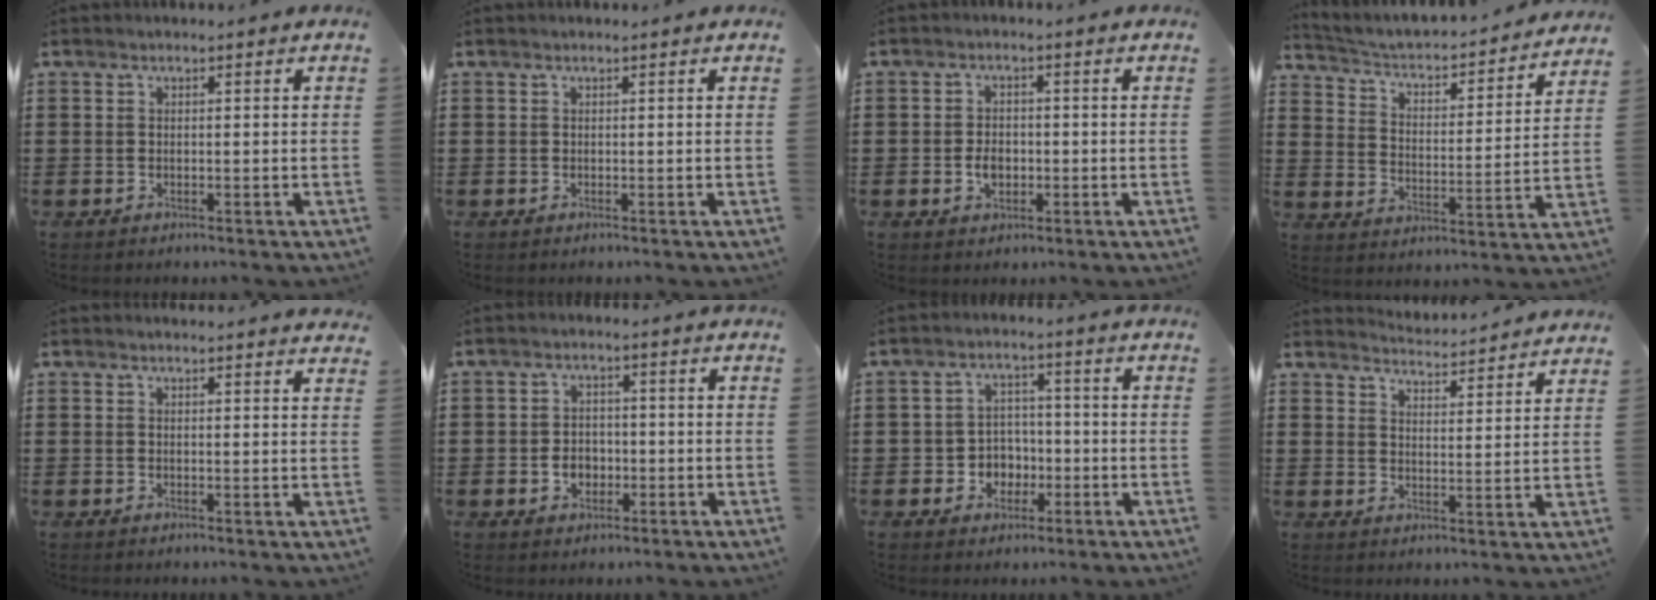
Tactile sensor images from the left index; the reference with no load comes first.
{"total": 0.0}
{"total": 2.9, "force": [-0.6, 2.0, 2.0], "torque": [-0.041, 0.002, -0.011]}
{"total": 2.5, "force": [2.2, 0.6, 0.9], "torque": [-0.034, -0.028, 0.027]}
{"total": 1.5, "force": [1.5, 0.0, 0.3], "torque": [0.000, -0.003, 0.028]}
{"total": 3.3, "force": [-0.9, 2.6, 1.8], "torque": [-0.032, 0.000, -0.020]}
{"total": 4.2, "force": [-1.3, 3.8, 1.2], "torque": [-0.035, 0.009, -0.028]}
{"total": 3.3, "force": [3.3, -0.3, -0.2], "torque": [-0.008, -0.019, 0.059]}